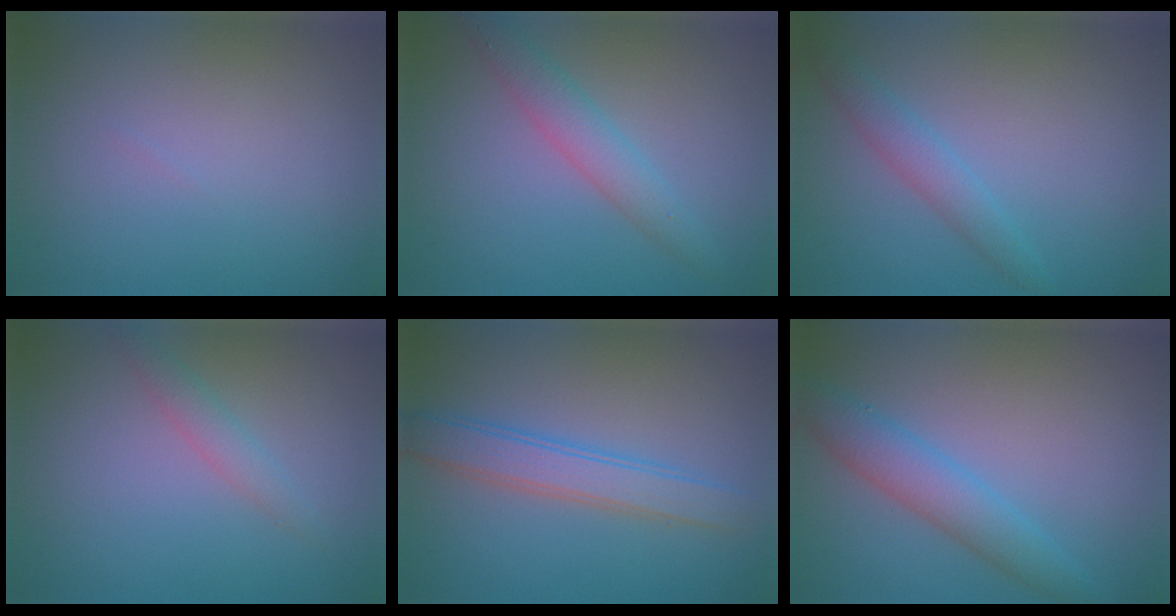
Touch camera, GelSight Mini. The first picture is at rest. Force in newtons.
{"total": 2.9, "press": 2.9, "slide": 0.1}
{"total": 2.2, "press": 2.2, "slide": 0.1}
{"total": 1.6, "press": 1.6, "slide": 0.0}
{"total": 3.5, "press": 3.5, "slide": 0.0}
{"total": 3.8, "press": 3.8, "slide": 0.2}